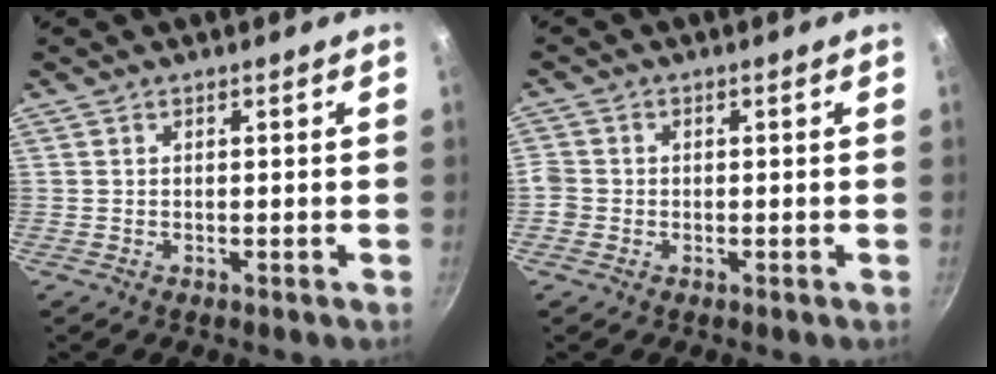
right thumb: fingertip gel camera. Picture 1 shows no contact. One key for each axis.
{"total": 3.0, "fx": -0.5, "fy": 2.7, "fz": 1.0, "tx": -0.013, "ty": 0.007, "tz": -0.013}